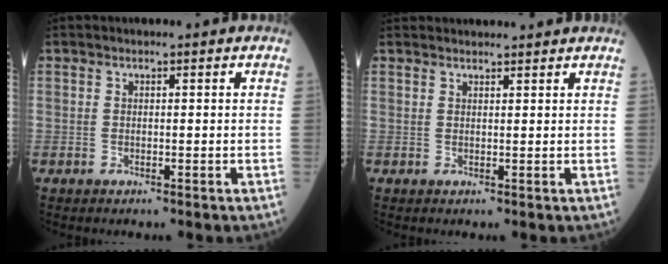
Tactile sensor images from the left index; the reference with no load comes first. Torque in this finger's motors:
{"motor_torque": [-1.03, -0.94, -0.37, 0.00]}